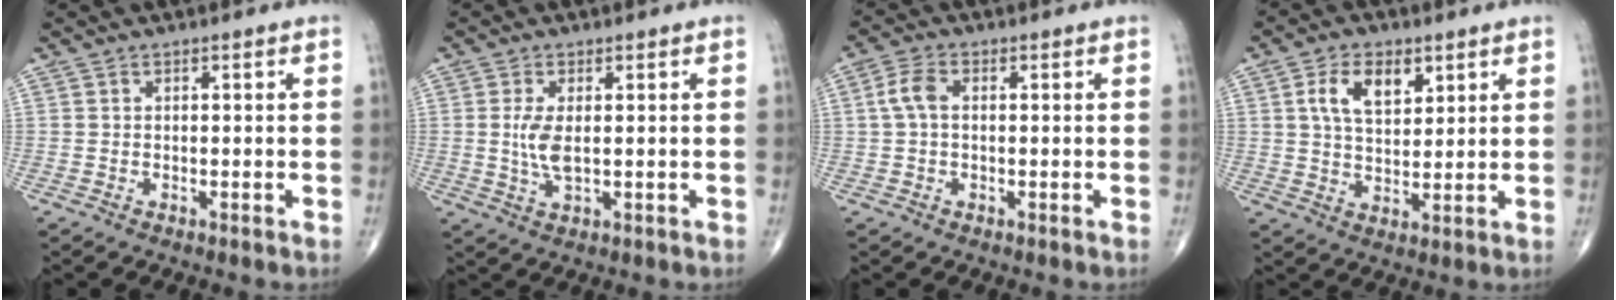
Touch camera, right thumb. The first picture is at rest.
{"total": 4.6, "force": [0.3, 1.8, 4.2], "torque": [-0.094, -0.010, 0.011]}
{"total": 4.1, "force": [0.4, 2.5, 3.3], "torque": [-0.072, 0.012, 0.005]}
{"total": 8.4, "force": [3.4, 4.7, 6.0], "torque": [-0.092, -0.013, 0.063]}